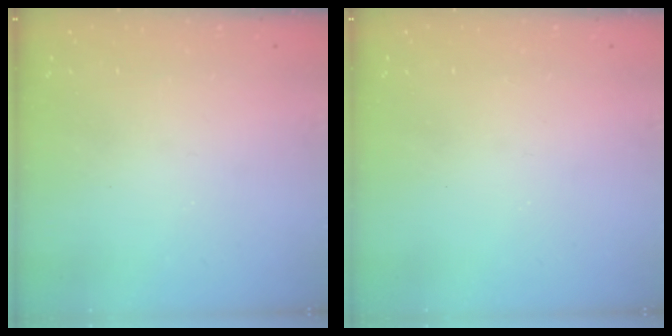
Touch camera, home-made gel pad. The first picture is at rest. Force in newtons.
{"total": 0.0}